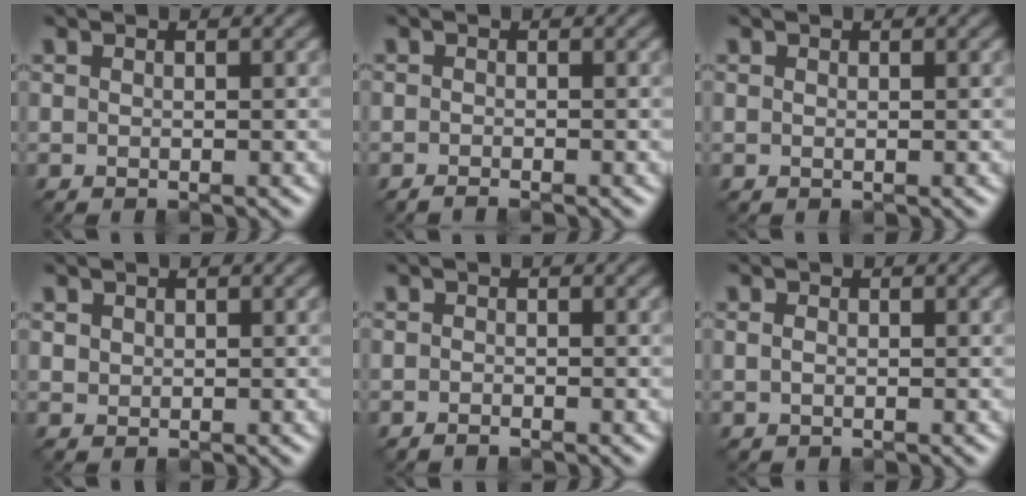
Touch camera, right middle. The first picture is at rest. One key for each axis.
{"total": 0.8, "fx": -0.7, "fy": 0.0, "fz": 0.3, "tx": -0.004, "ty": -0.002, "tz": -0.015}
{"total": 0.0}
{"total": 0.7, "fx": 0.3, "fy": 0.6, "fz": 0.1, "tx": 0.000, "ty": -0.004, "tz": 0.009}
{"total": 0.7, "fx": -0.6, "fy": 0.3, "fz": 0.3, "tx": -0.002, "ty": -0.001, "tz": -0.011}
{"total": 0.7, "fx": 0.0, "fy": 0.5, "fz": 0.4, "tx": -0.009, "ty": -0.001, "tz": -0.001}